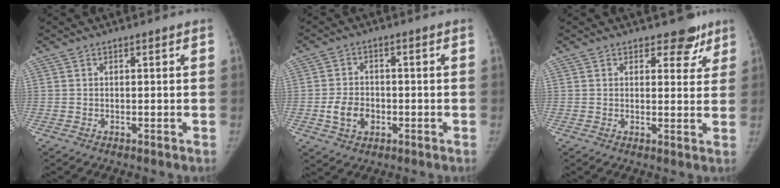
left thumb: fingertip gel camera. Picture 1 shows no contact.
{"total": 5.7, "force": [-1.7, 4.4, 3.3], "torque": [-0.047, 0.010, -0.028]}
{"total": 4.9, "force": [3.5, 2.9, 2.0], "torque": [0.015, -0.017, 0.042]}